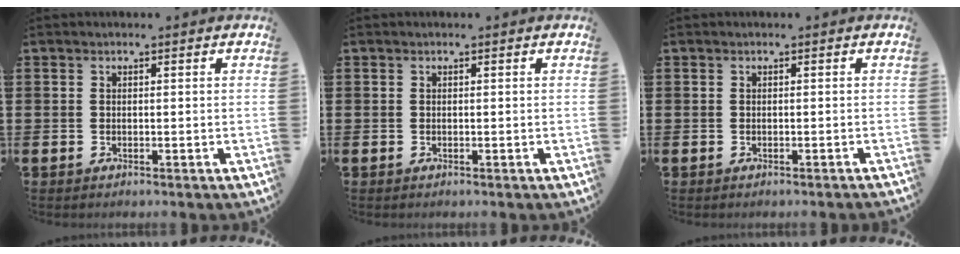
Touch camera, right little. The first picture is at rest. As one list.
[{"total": 0.0}, {"total": 0.0}]